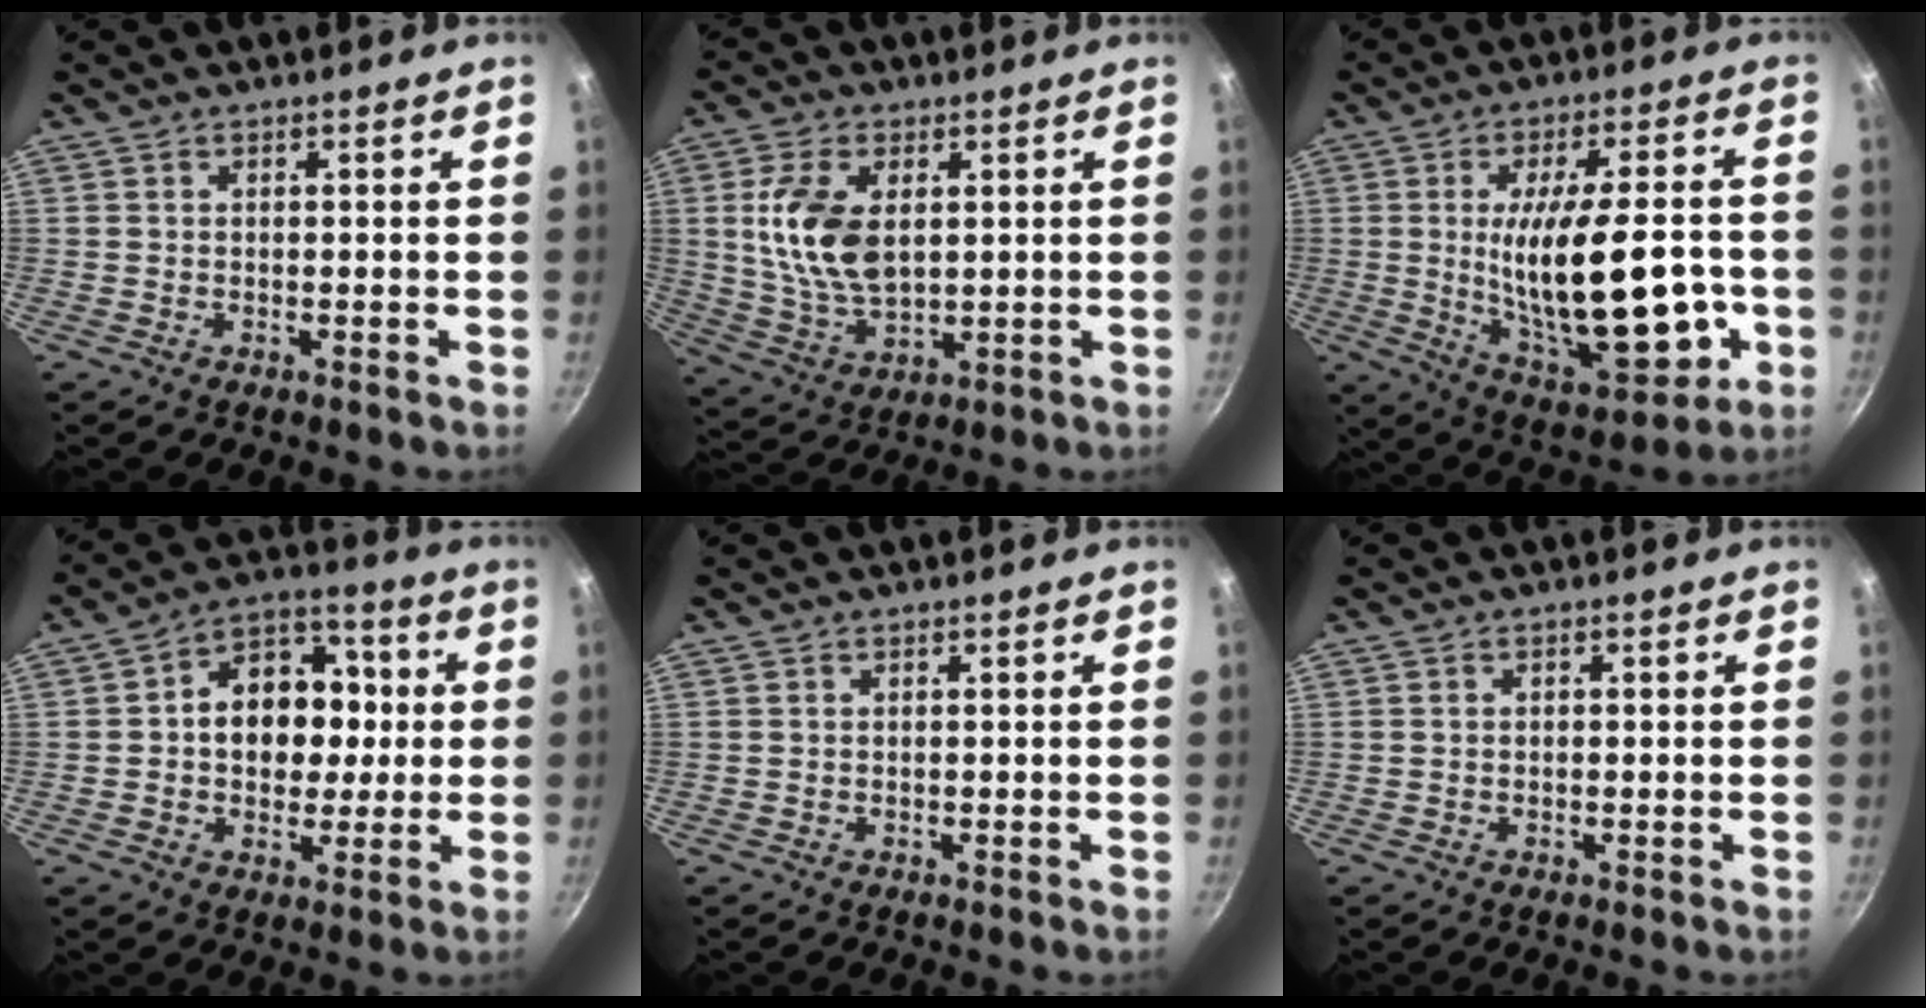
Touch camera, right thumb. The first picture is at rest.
{"total": 12.7, "force": [2.5, 7.3, 10.1], "torque": [-0.190, -0.016, 0.053]}
{"total": 23.4, "force": [-2.8, 9.3, 21.2], "torque": [-0.312, -0.009, -0.030]}
{"total": 14.4, "force": [0.9, 11.0, 9.3], "torque": [-0.093, 0.025, 0.002]}
{"total": 0.0}
{"total": 0.6, "force": [0.0, 0.5, 0.3], "torque": [-0.004, 0.005, 0.000]}